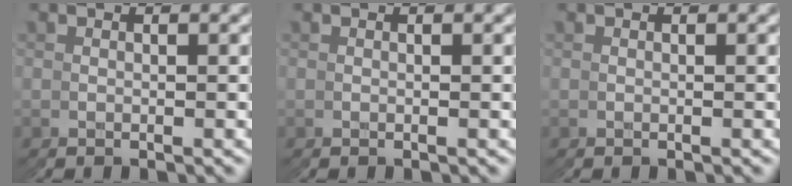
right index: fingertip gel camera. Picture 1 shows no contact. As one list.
[{"total": 0.0}, {"total": 0.0}]